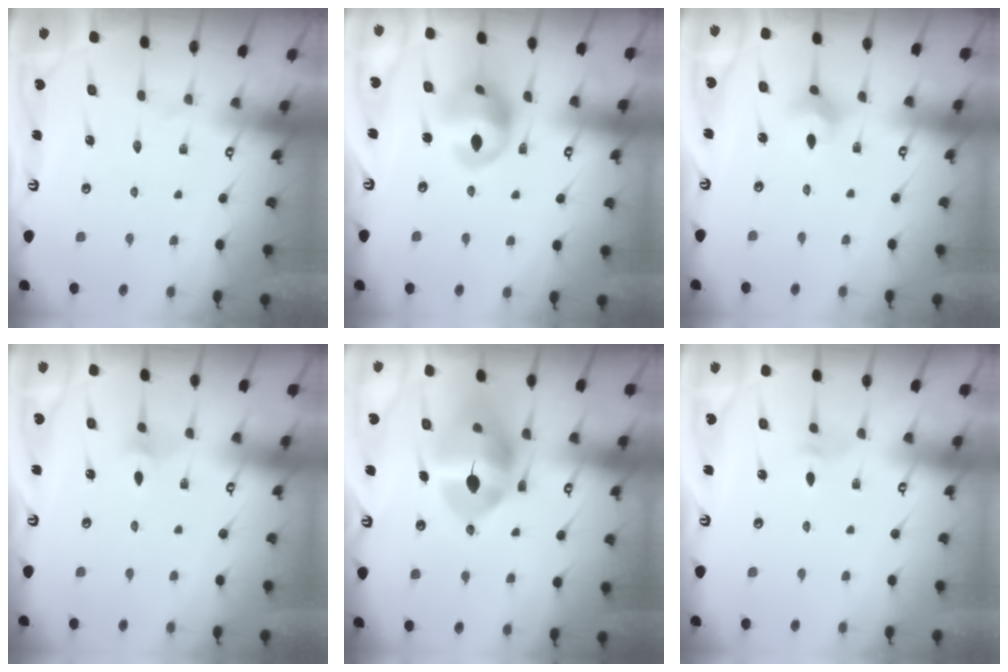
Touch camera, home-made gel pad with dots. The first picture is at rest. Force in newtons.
{"total": 13.3, "press": 13.2, "slide": 1.5}
{"total": 3.8, "press": 3.8, "slide": 0.5}
{"total": 2.1, "press": 2.1, "slide": 0.5}
{"total": 15.7, "press": 15.6, "slide": 2.0}
{"total": 2.8, "press": 2.7, "slide": 0.6}